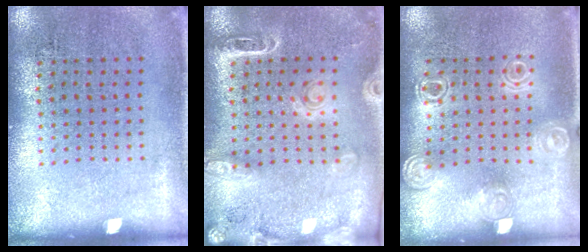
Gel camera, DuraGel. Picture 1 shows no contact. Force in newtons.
{"total": 1.8, "press": 1.7, "slide": 0.4}
{"total": 1.3, "press": 1.2, "slide": 0.3}